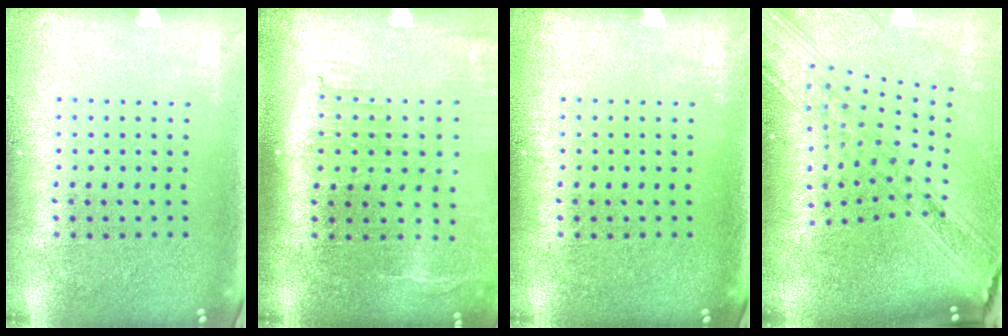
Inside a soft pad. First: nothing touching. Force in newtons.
{"total": 2.1, "press": 1.7, "slide": 1.2}
{"total": 0.0}
{"total": 2.6, "press": 2.2, "slide": 1.5}